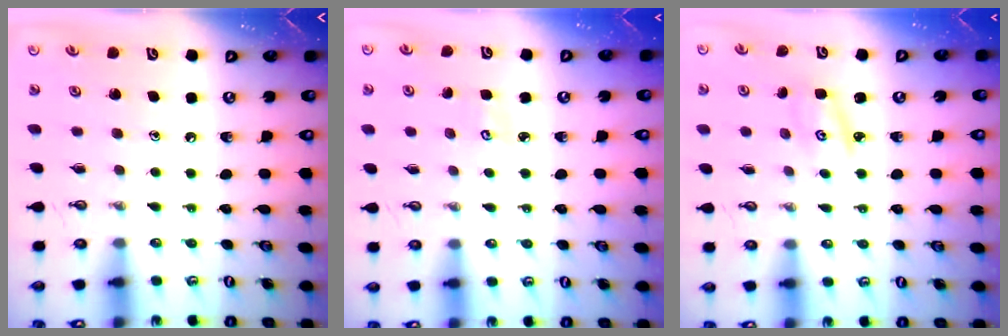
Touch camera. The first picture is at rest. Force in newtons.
{"total": 2.8, "press": 2.8, "slide": 0.3}
{"total": 2.1, "press": 2.1, "slide": 0.2}